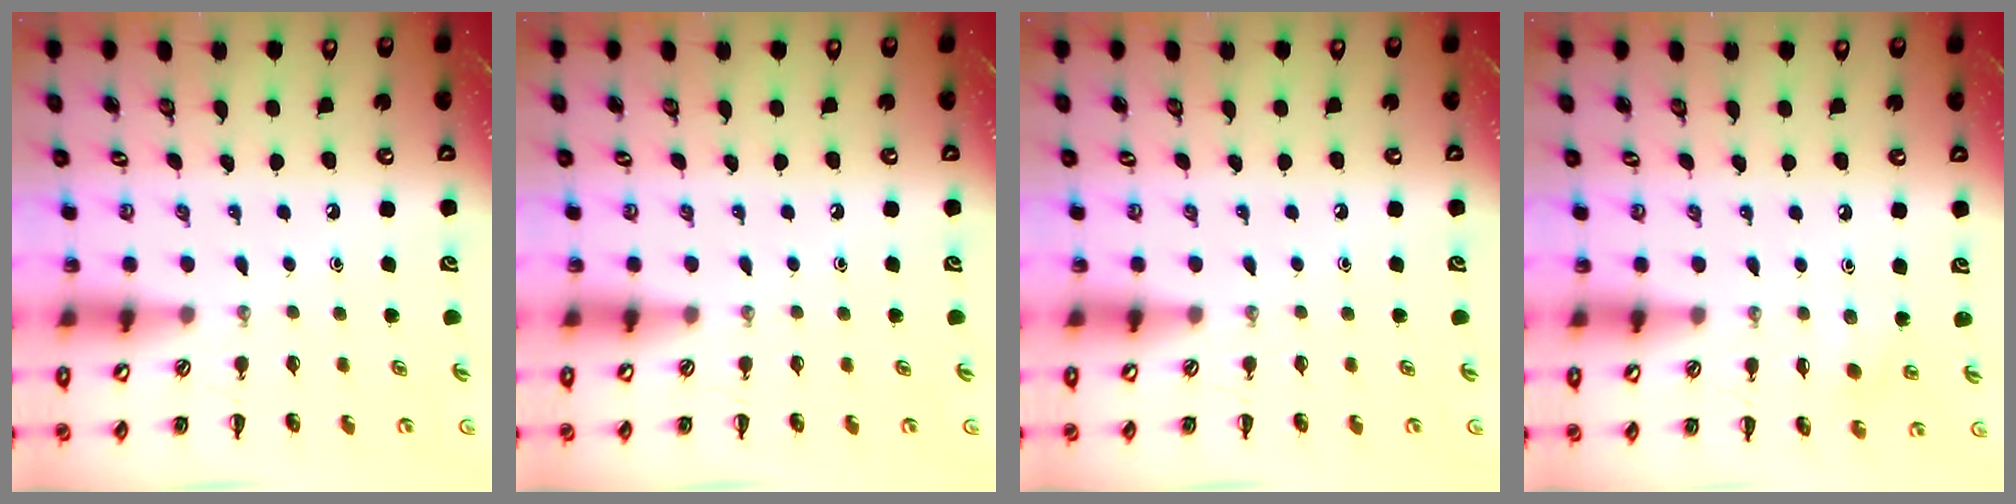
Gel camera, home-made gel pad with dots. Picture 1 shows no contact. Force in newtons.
{"total": 0.0}
{"total": 0.0}
{"total": 2.3, "press": 2.2, "slide": 0.8}